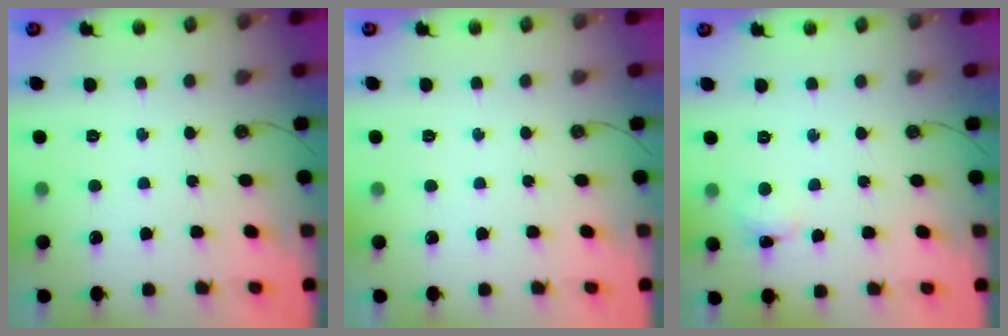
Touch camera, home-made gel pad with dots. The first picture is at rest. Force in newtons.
{"total": 0.0}
{"total": 2.0, "press": 1.9, "slide": 0.4}